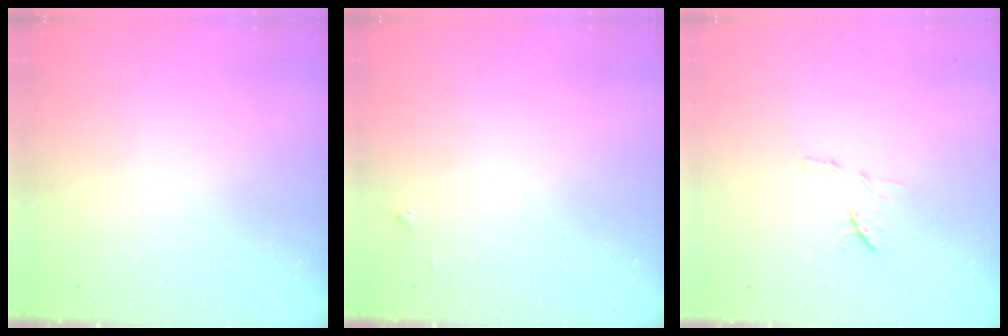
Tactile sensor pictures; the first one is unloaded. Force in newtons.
{"total": 3.8, "press": 3.8, "slide": 0.4}
{"total": 6.5, "press": 6.5, "slide": 0.7}